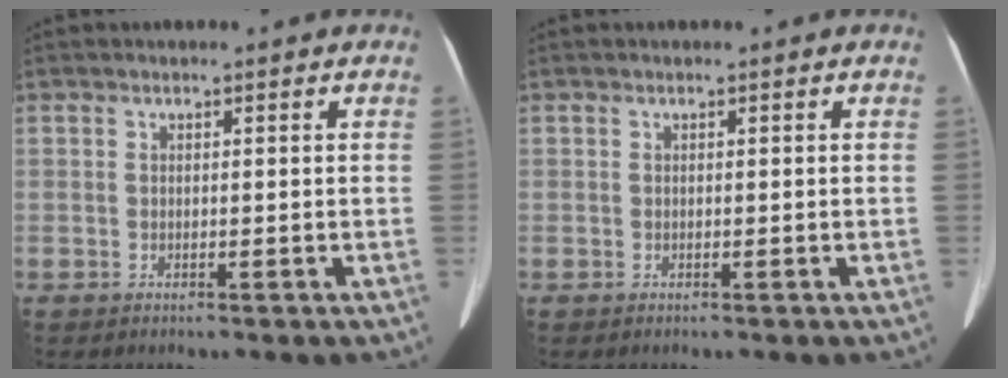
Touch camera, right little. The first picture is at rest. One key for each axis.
{"total": 0.0}